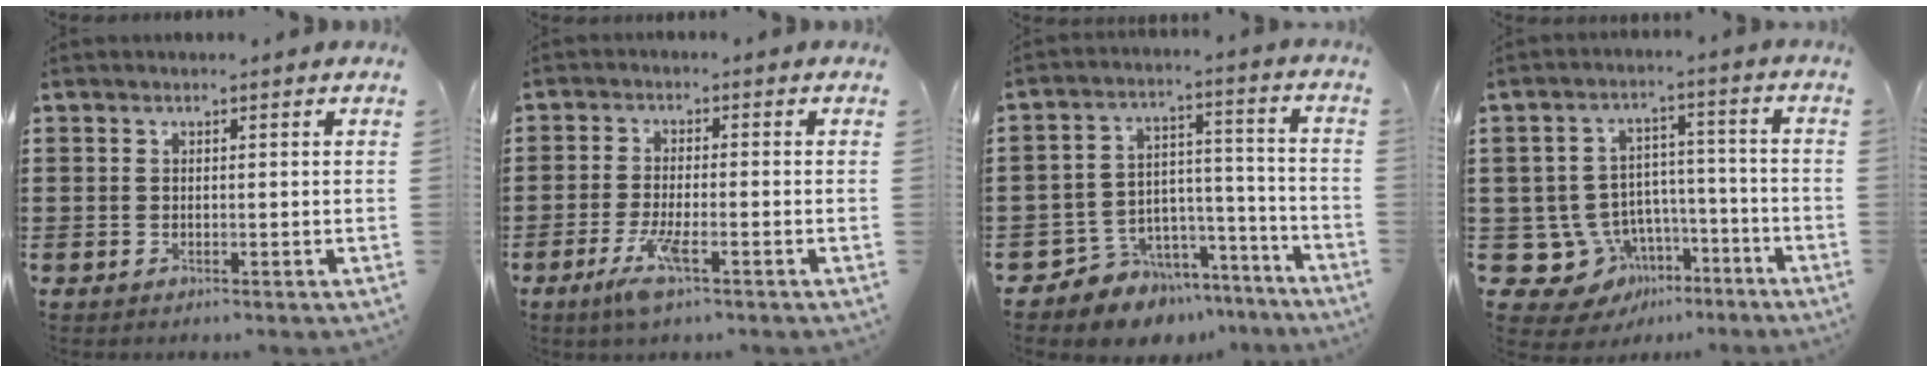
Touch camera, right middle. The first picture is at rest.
{"total": 5.1, "force": [-2.5, 0.9, 4.3], "torque": [-0.089, -0.011, -0.046]}
{"total": 6.6, "force": [-5.8, 3.1, -0.3], "torque": [-0.001, 0.015, -0.111]}
{"total": 8.5, "force": [-5.0, 6.7, 1.8], "torque": [-0.069, 0.013, -0.088]}